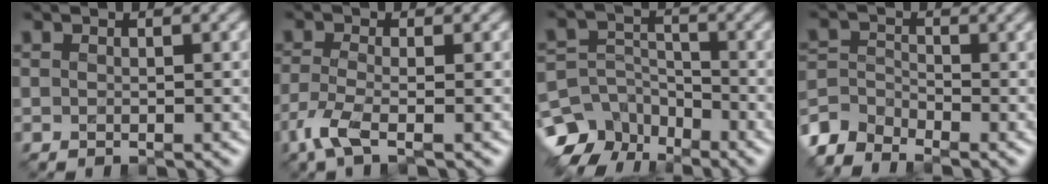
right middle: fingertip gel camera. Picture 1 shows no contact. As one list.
[{"total": 3.4, "force": [-2.0, 0.8, 2.6], "torque": [-0.067, -0.010, -0.050]}, {"total": 9.2, "force": [-6.1, 6.4, 2.7], "torque": [-0.040, -0.015, -0.109]}, {"total": 3.7, "force": [-3.2, 1.5, 0.9], "torque": [-0.021, -0.003, -0.079]}]